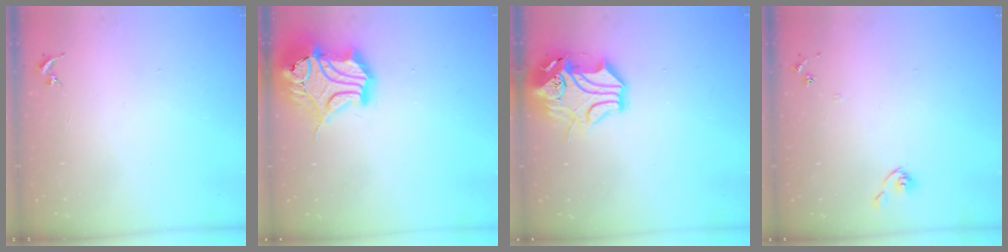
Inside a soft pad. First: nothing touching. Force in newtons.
{"total": 19.2, "press": 18.9, "slide": 3.2}
{"total": 14.5, "press": 14.3, "slide": 1.9}
{"total": 6.1, "press": 6.1, "slide": 0.5}